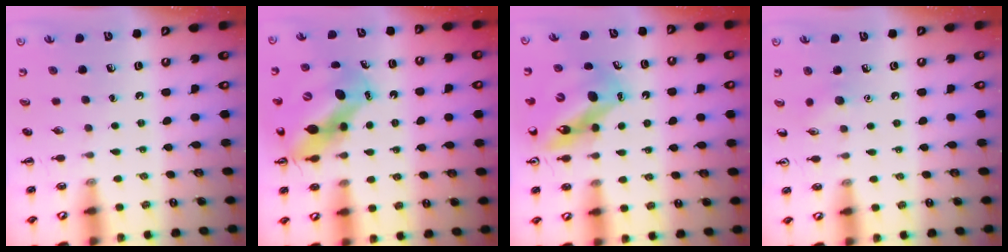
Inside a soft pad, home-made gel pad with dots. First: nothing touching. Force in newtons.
{"total": 10.3, "press": 10.1, "slide": 2.1}
{"total": 11.4, "press": 10.9, "slide": 3.2}
{"total": 4.7, "press": 4.5, "slide": 1.4}